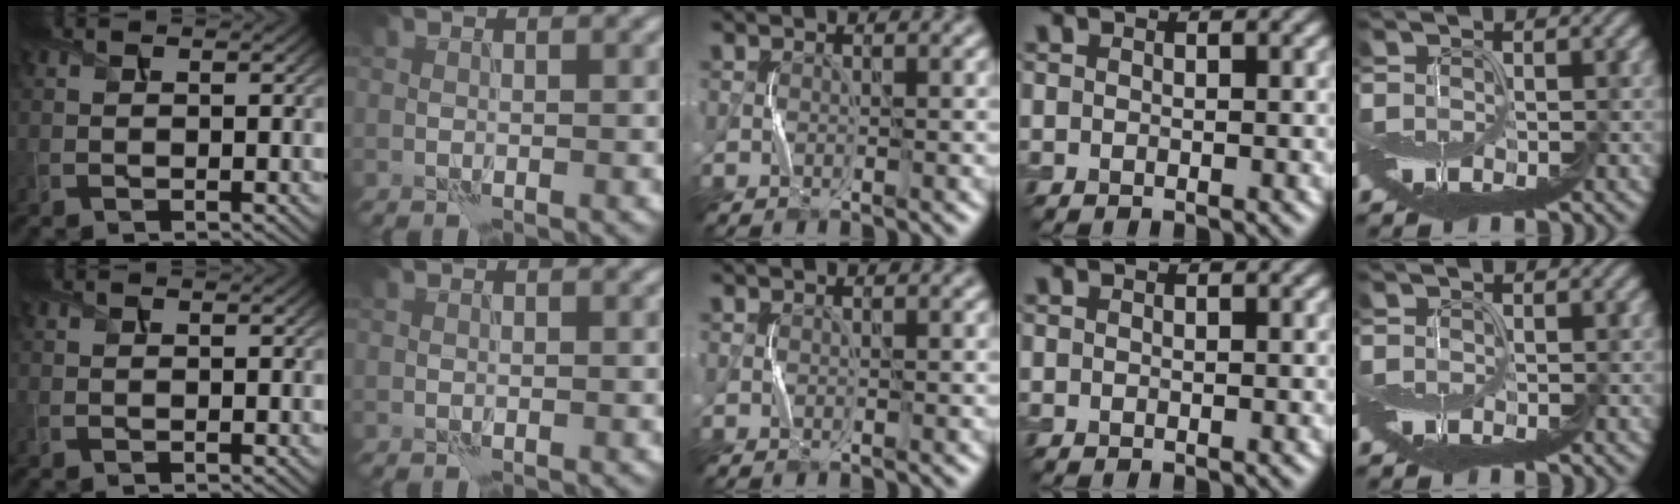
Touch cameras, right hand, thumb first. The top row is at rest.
{}